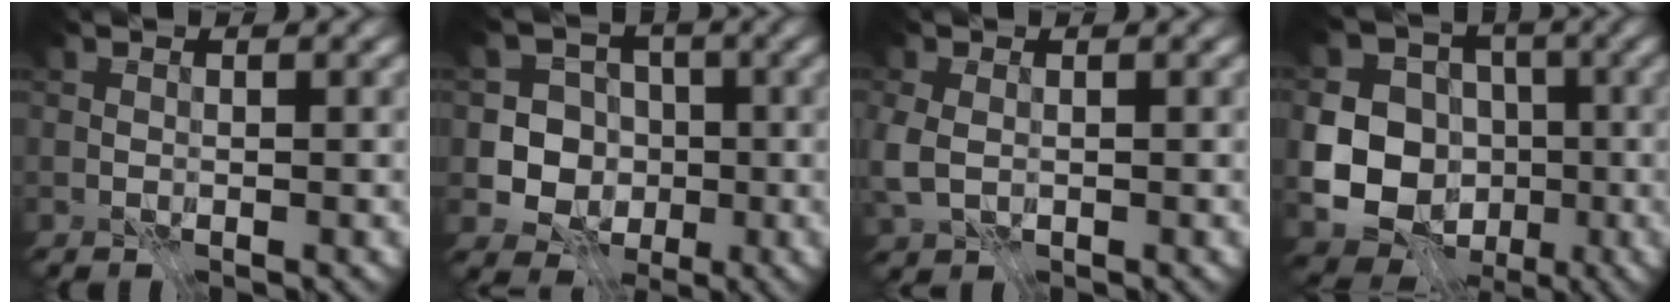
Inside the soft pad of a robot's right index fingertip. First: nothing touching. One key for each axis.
{"total": 5.8, "fx": -1.3, "fy": 5.3, "fz": 1.9, "tx": -0.015, "ty": 0.003, "tz": -0.049}
{"total": 3.4, "fx": -0.5, "fy": 2.4, "fz": 2.3, "tx": -0.067, "ty": -0.004, "tz": -0.012}
{"total": 12.8, "fx": -2.4, "fy": 11.7, "fz": 4.6, "tx": -0.108, "ty": -0.009, "tz": -0.052}